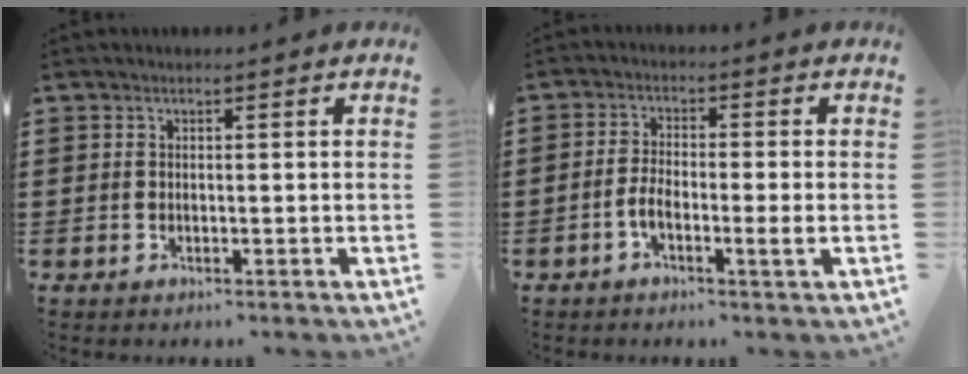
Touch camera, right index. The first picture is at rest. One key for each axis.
{"total": 4.5, "fx": -1.6, "fy": 1.0, "fz": 4.2, "tx": -0.085, "ty": -0.005, "tz": -0.032}